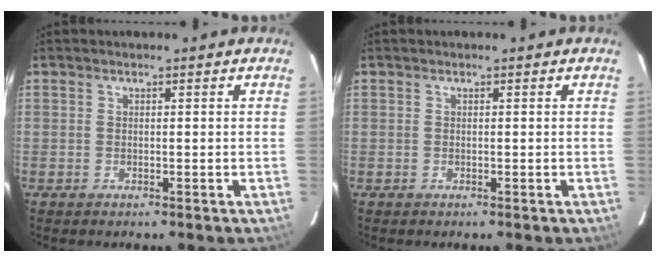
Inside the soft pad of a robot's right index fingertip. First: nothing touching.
{"total": 0.0}